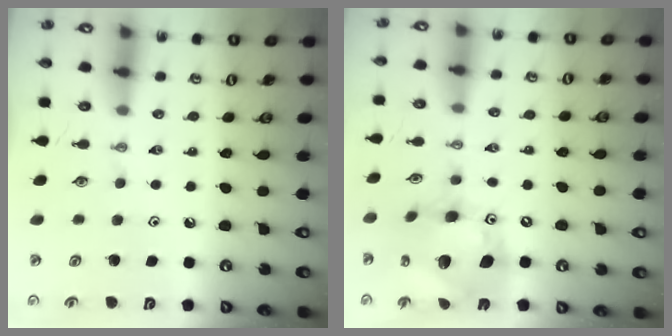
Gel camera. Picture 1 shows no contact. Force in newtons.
{"total": 17.0, "press": 16.9, "slide": 1.9}